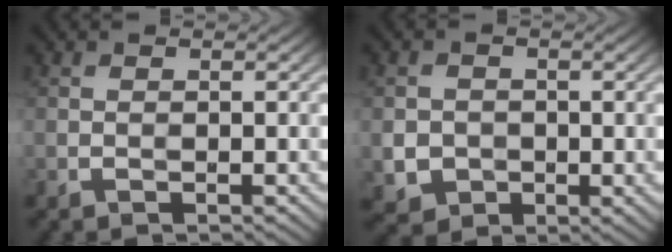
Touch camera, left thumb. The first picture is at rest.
{"total": 3.1, "force": [-0.5, 2.9, 0.8], "torque": [-0.019, -0.010, -0.005]}